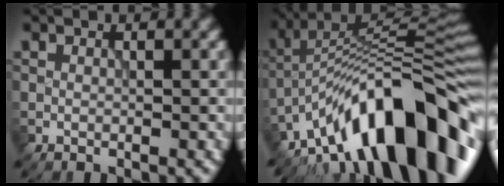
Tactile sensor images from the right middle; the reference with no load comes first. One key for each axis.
{"total": 14.1, "fx": -7.8, "fy": 4.7, "fz": 10.8, "tx": -0.159, "ty": 0.040, "tz": -0.138}